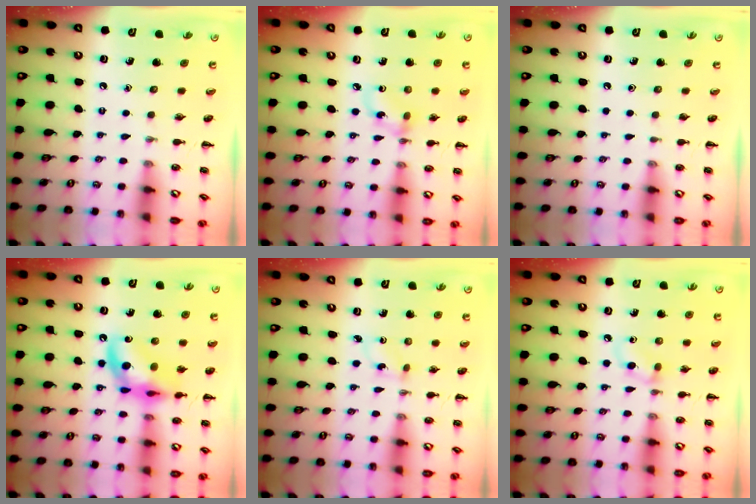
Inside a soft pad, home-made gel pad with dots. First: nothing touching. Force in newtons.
{"total": 3.7, "press": 3.6, "slide": 0.7}
{"total": 0.0}
{"total": 13.3, "press": 12.9, "slide": 3.0}
{"total": 0.9, "press": 0.7, "slide": 0.5}
{"total": 4.6, "press": 4.3, "slide": 1.7}